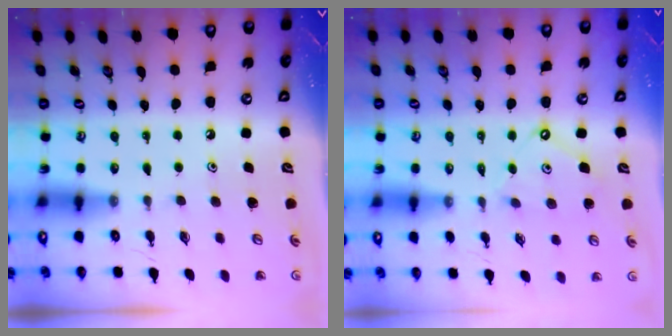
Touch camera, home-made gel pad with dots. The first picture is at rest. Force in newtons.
{"total": 7.7, "press": 7.6, "slide": 0.8}